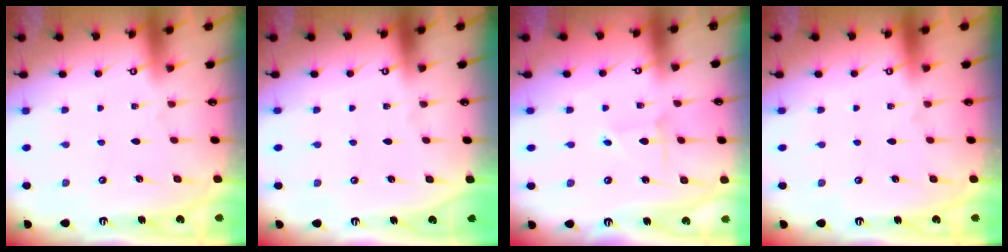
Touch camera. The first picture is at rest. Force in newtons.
{"total": 0.0}
{"total": 1.8, "press": 1.8, "slide": 0.1}
{"total": 0.0}